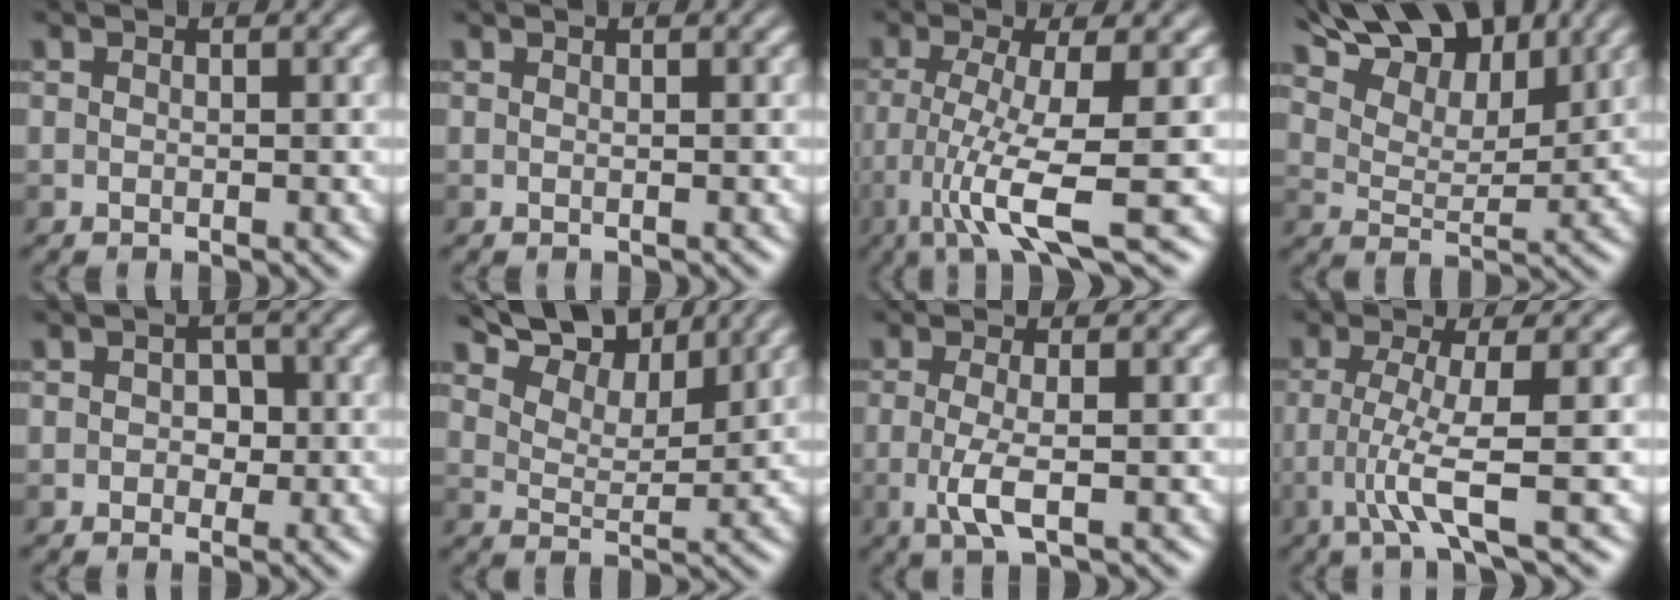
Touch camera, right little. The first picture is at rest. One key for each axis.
{"total": 0.0}
{"total": 6.9, "fx": -2.6, "fy": 0.7, "fz": 6.4, "tx": -0.127, "ty": -0.004, "tz": -0.047}
{"total": 13.3, "fx": 9.9, "fy": 5.5, "fz": 7.0, "tx": -0.127, "ty": 0.009, "tz": 0.162}
{"total": 2.4, "fx": 0.3, "fy": 2.2, "fz": 1.0, "tx": 0.011, "ty": 0.009, "tz": -0.013}
{"total": 7.5, "fx": 6.1, "fy": 2.7, "fz": 3.4, "tx": -0.054, "ty": -0.004, "tz": 0.104}
{"total": 2.8, "fx": -0.8, "fy": 0.6, "fz": 2.6, "tx": -0.065, "ty": -0.003, "tz": -0.016}
{"total": 4.0, "fx": -1.5, "fy": -0.2, "fz": 3.6, "tx": -0.080, "ty": 0.001, "tz": -0.031}